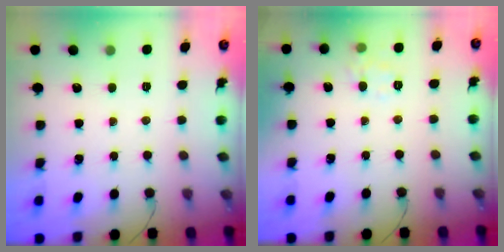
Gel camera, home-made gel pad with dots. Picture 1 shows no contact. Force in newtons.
{"total": 4.9, "press": 4.7, "slide": 1.4}